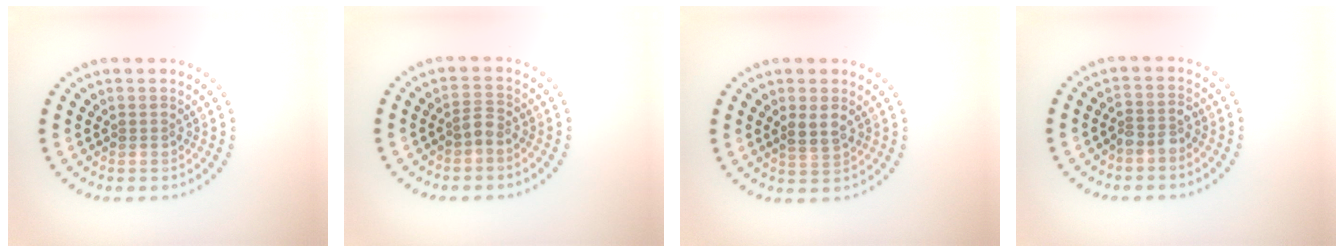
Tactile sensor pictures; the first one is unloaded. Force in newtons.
{"total": 1.4, "press": 1.1, "slide": 0.9}
{"total": 1.9, "press": 1.8, "slide": 0.6}
{"total": 1.8, "press": 1.6, "slide": 0.9}